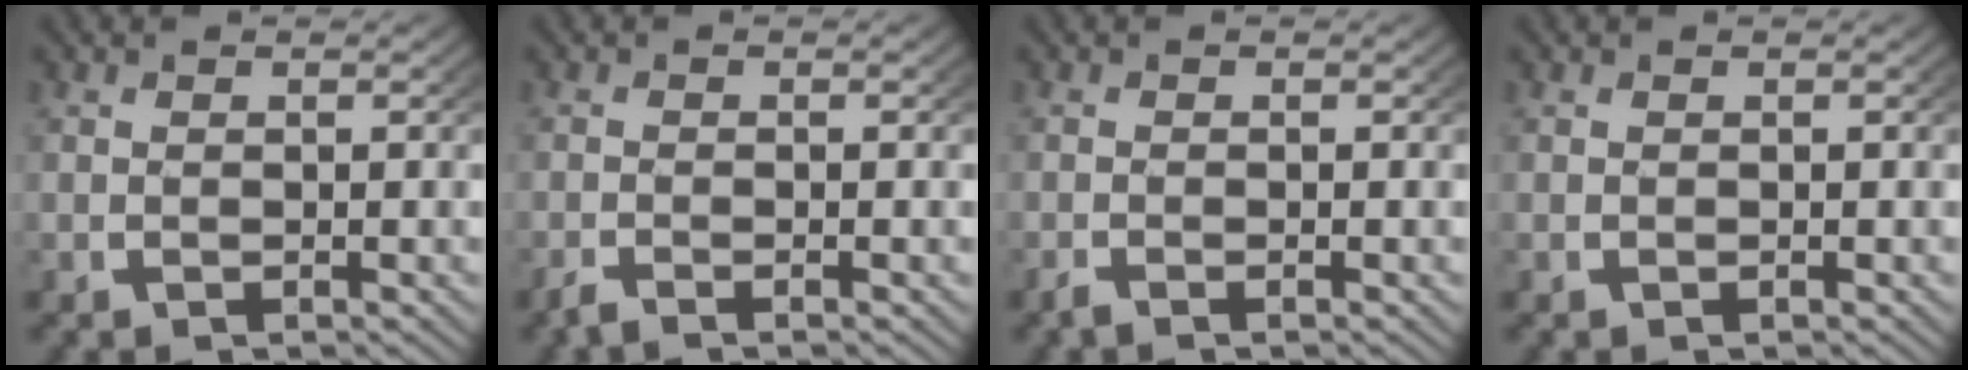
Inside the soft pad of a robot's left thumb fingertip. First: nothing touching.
{"total": 1.4, "force": [-1.3, 0.3, 0.6], "torque": [-0.006, -0.003, -0.026]}
{"total": 1.0, "force": [-0.9, 0.2, 0.4], "torque": [-0.004, -0.003, -0.019]}
{"total": 0.0}